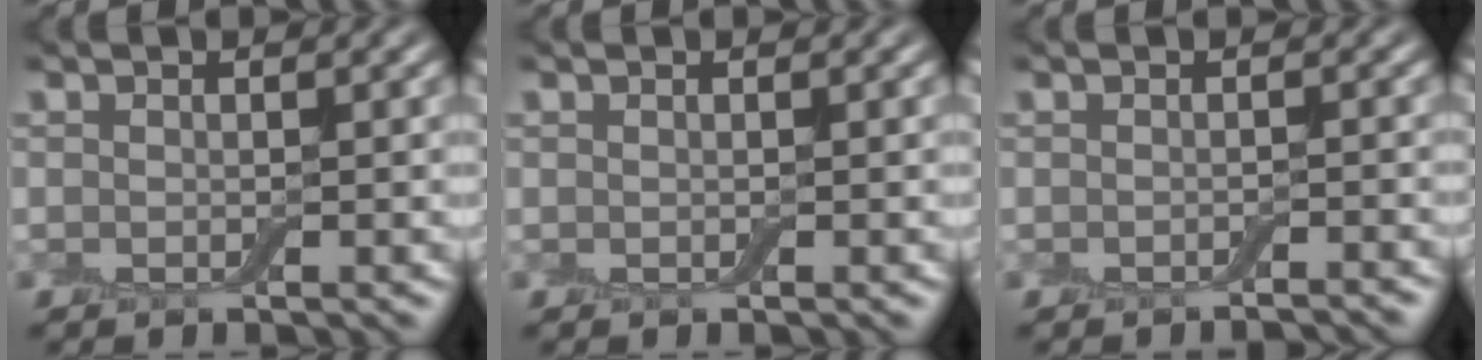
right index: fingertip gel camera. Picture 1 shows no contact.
{"total": 0.0}
{"total": 1.3, "force": [-1.2, 0.1, 0.5], "torque": [-0.001, -0.001, -0.019]}